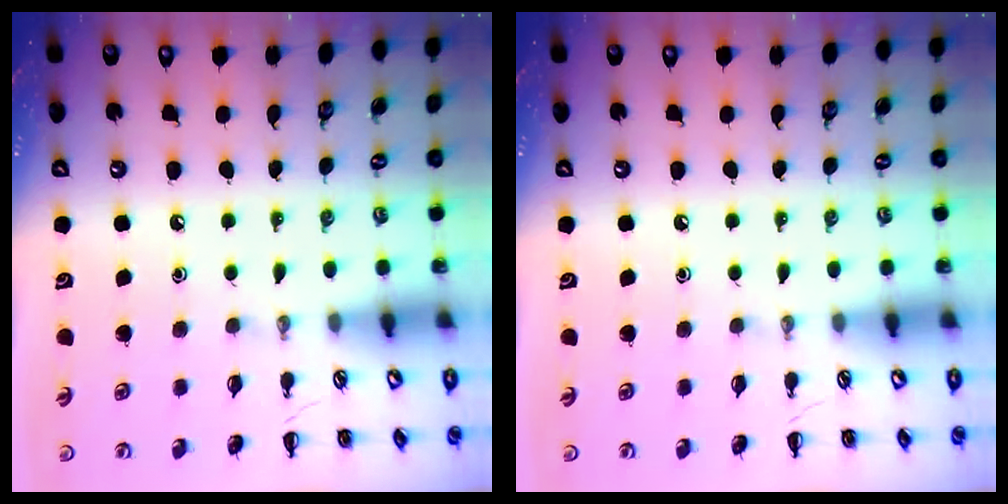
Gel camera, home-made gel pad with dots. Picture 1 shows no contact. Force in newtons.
{"total": 0.0}